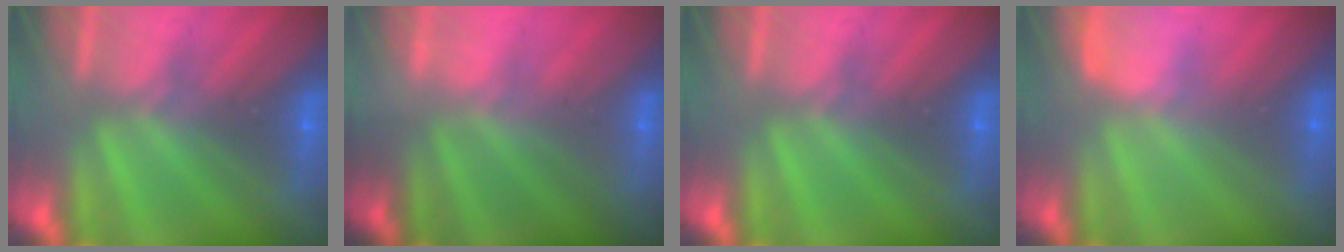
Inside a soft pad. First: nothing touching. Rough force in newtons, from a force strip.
{"total": 2.2}
{"total": 0.0}
{"total": 2.7}